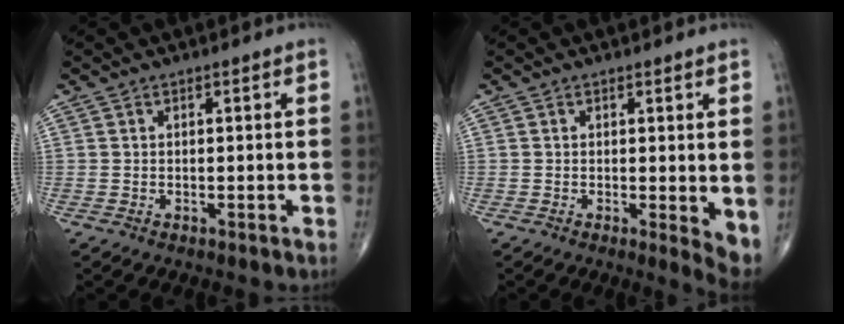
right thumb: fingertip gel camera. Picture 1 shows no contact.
{"total": 4.0, "force": [0.4, 1.2, 3.8], "torque": [-0.052, -0.013, 0.005]}